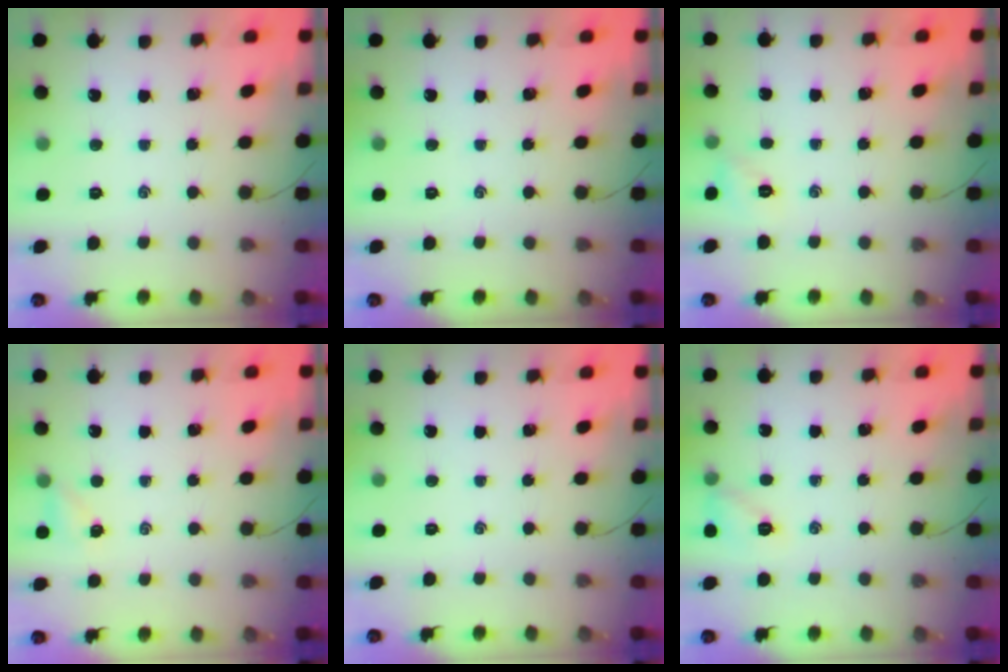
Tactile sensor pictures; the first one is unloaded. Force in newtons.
{"total": 0.0}
{"total": 3.2, "press": 3.2, "slide": 0.3}
{"total": 2.4, "press": 2.3, "slide": 0.9}
{"total": 0.0}
{"total": 7.3, "press": 7.3, "slide": 1.1}